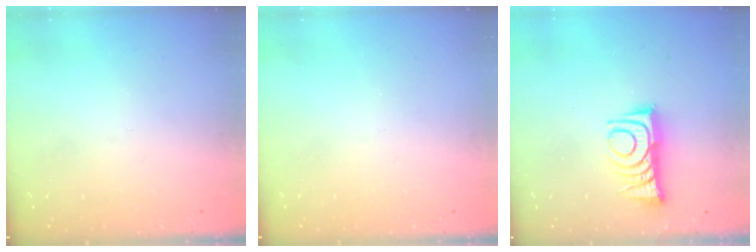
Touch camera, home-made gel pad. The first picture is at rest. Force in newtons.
{"total": 0.0}
{"total": 10.3, "press": 10.3, "slide": 0.6}